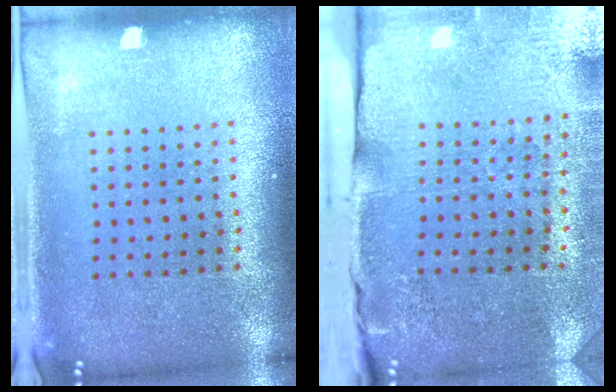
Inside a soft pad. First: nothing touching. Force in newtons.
{"total": 4.9, "press": 3.9, "slide": 2.9}